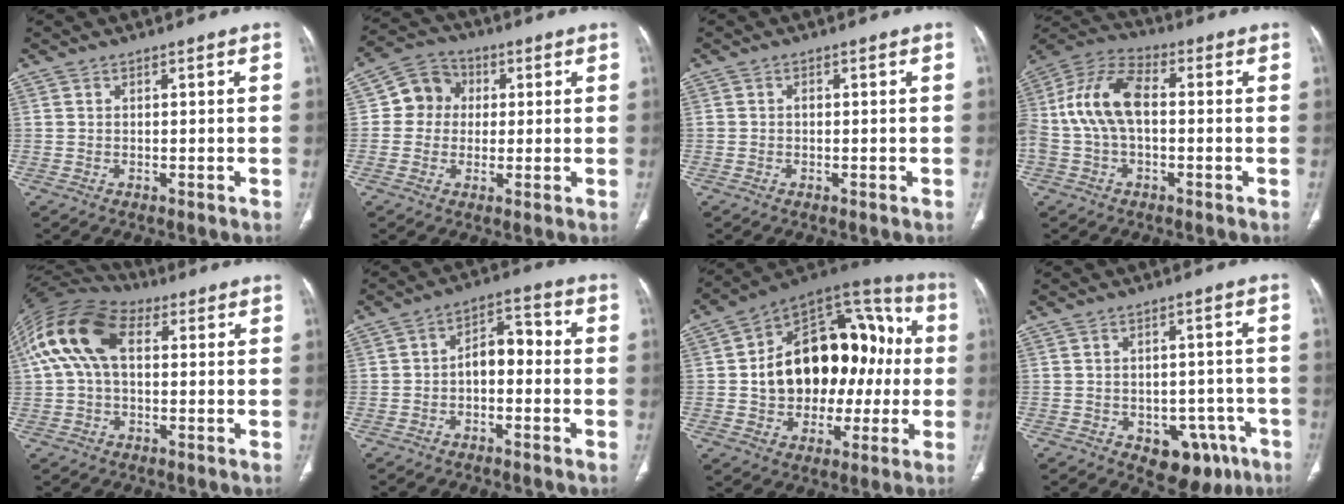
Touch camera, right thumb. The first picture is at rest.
{"total": 7.5, "force": [0.9, 7.0, 2.6], "torque": [-0.013, 0.013, 0.006]}
{"total": 0.6, "force": [-0.1, 0.5, 0.4], "torque": [-0.003, 0.003, -0.005]}
{"total": 14.1, "force": [0.1, 8.2, 11.5], "torque": [-0.237, 0.037, -0.005]}
{"total": 14.6, "force": [3.2, 8.7, 11.3], "torque": [-0.235, 0.045, 0.054]}
{"total": 6.9, "force": [-1.1, 4.2, 5.3], "torque": [-0.065, 0.039, -0.029]}
{"total": 26.1, "force": [0.5, 17.2, 19.6], "torque": [-0.265, 0.049, 0.019]}
{"total": 10.2, "force": [-4.9, 6.7, 6.0], "torque": [-0.034, 0.027, -0.054]}